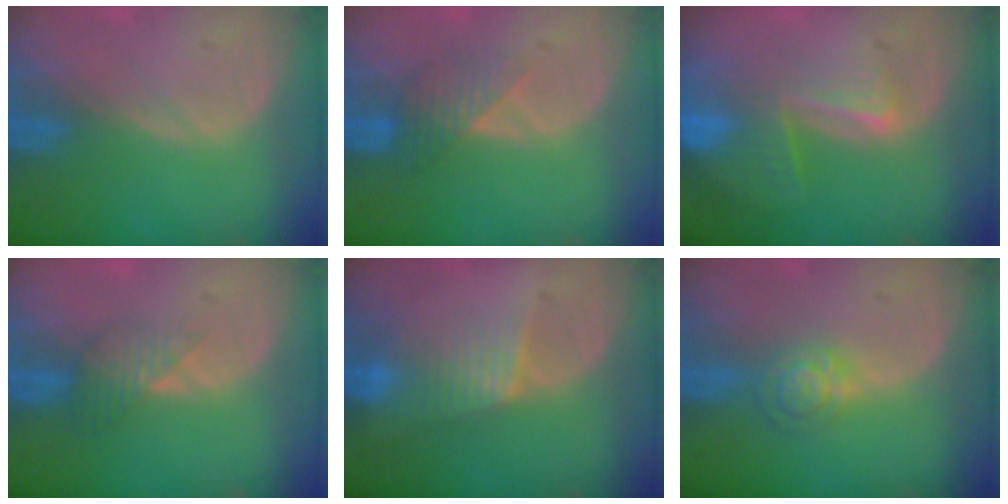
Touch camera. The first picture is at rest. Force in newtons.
{"total": 4.0, "press": 3.6, "slide": 1.7}
{"total": 8.2, "press": 7.1, "slide": 4.0}
{"total": 3.5, "press": 3.1, "slide": 1.6}
{"total": 4.7, "press": 4.6, "slide": 0.7}
{"total": 4.0, "press": 3.7, "slide": 1.5}